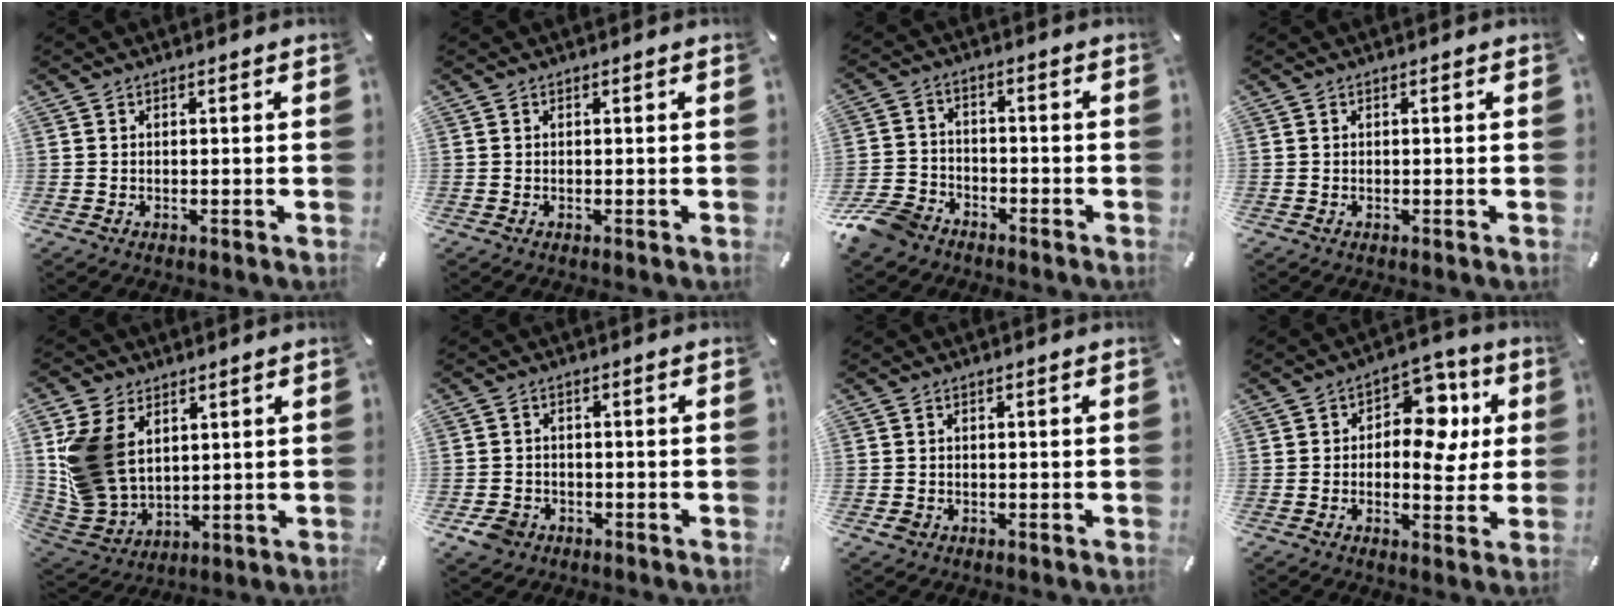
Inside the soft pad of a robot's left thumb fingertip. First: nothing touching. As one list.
[{"total": 0.0}, {"total": 8.8, "force": [-6.6, 5.1, 2.8], "torque": [-0.065, 0.036, -0.128]}, {"total": 0.0}, {"total": 14.4, "force": [4.2, 11.5, 7.7], "torque": [-0.190, -0.015, 0.081]}, {"total": 4.6, "force": [-2.4, 3.6, 1.5], "torque": [-0.041, 0.006, -0.047]}, {"total": 1.4, "force": [-0.5, 1.1, 0.6], "torque": [-0.011, 0.003, -0.011]}, {"total": 12.1, "force": [1.9, 8.4, 8.5], "torque": [-0.096, -0.016, 0.029]}]